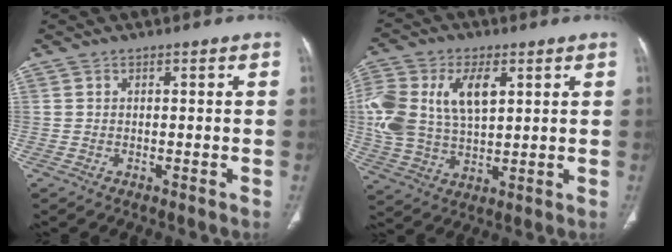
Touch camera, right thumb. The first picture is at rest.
{"total": 17.4, "force": [4.4, 10.3, 13.3], "torque": [-0.289, 0.003, 0.083]}